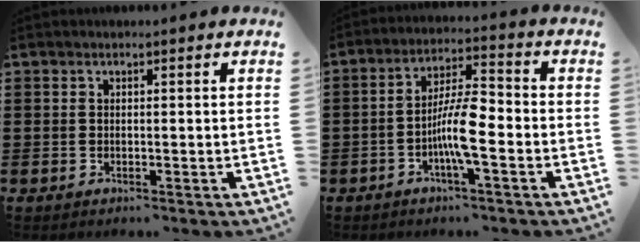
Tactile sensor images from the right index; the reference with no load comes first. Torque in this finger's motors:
{"motor_torque": [2.14, 0.00, 0.47, 0.19]}